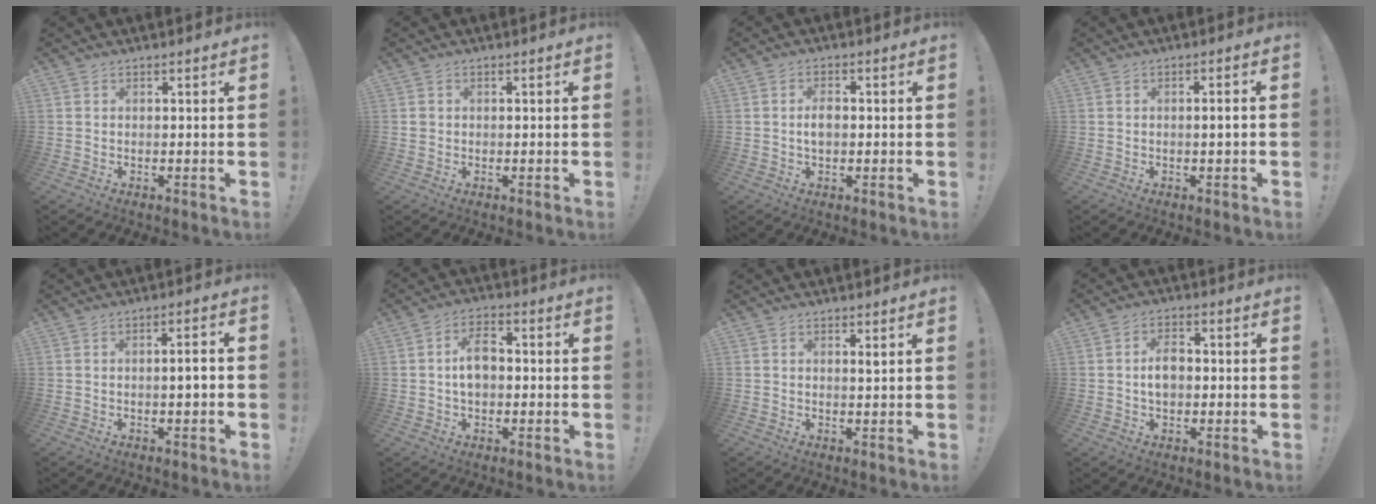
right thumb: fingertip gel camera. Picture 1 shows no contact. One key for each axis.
{"total": 1.2, "fx": 0.1, "fy": 1.2, "fz": 0.4, "tx": -0.010, "ty": 0.007, "tz": 0.002}
{"total": 3.5, "fx": -0.3, "fy": 2.1, "fz": 2.9, "tx": -0.050, "ty": 0.008, "tz": -0.006}
{"total": 2.7, "fx": -0.5, "fy": 0.0, "fz": 2.7, "tx": -0.044, "ty": 0.001, "tz": -0.012}
{"total": 3.5, "fx": -1.0, "fy": 0.4, "fz": 3.4, "tx": -0.055, "ty": 0.004, "tz": -0.021}
{"total": 7.4, "fx": -0.1, "fy": 4.9, "fz": 5.6, "tx": -0.088, "ty": 0.011, "tz": -0.004}
{"total": 1.0, "fx": 0.6, "fy": -0.1, "fz": 0.8, "tx": 0.005, "ty": -0.010, "tz": 0.004}
{"total": 5.7, "fx": -0.3, "fy": 3.8, "fz": 4.3, "tx": -0.065, "ty": 0.004, "tz": -0.010}